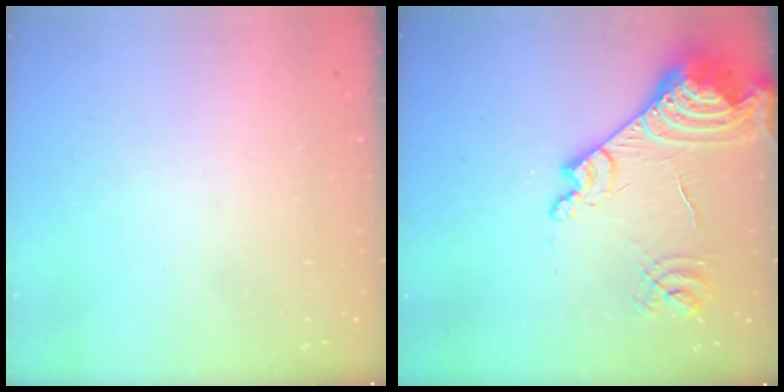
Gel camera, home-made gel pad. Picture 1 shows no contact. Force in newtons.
{"total": 18.7, "press": 18.6, "slide": 2.5}